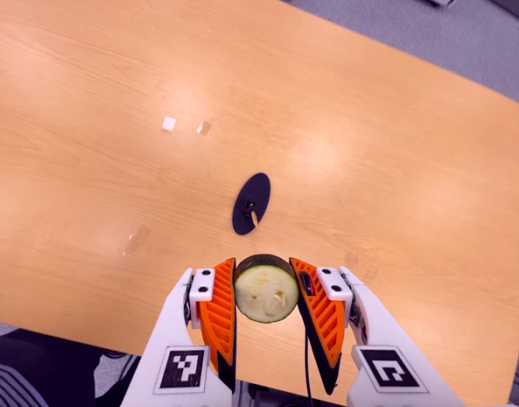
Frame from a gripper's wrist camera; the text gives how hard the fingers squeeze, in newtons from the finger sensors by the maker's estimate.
{"total": 10.0, "left": 9.1, "right": 10.8}